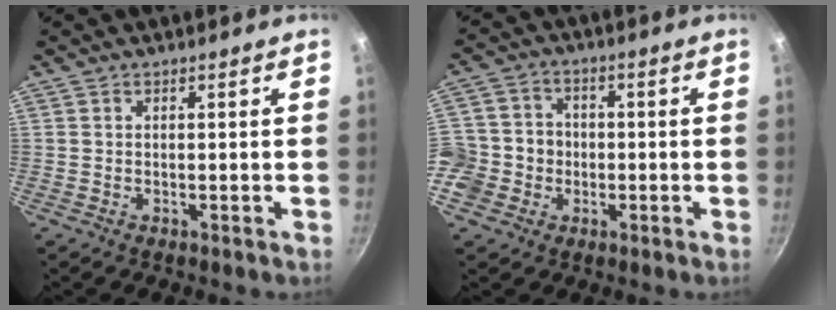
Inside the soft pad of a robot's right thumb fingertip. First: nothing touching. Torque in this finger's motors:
{"motor_torque": [1.68, 1.90, 1.16, -0.83, 0.08]}